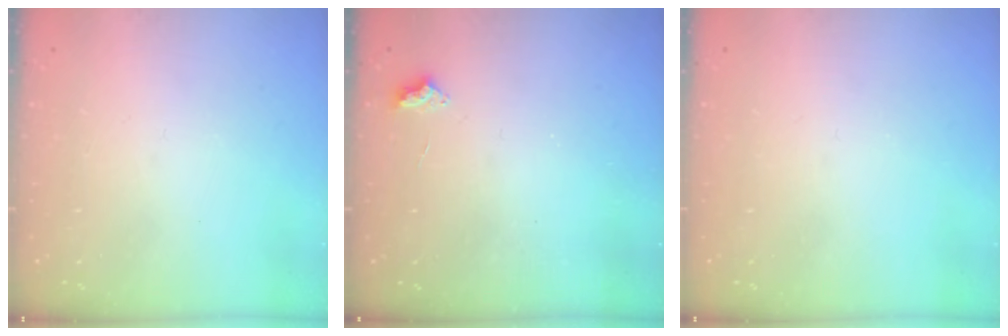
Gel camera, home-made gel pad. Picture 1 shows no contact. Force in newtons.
{"total": 2.5, "press": 2.5, "slide": 0.4}
{"total": 0.0}